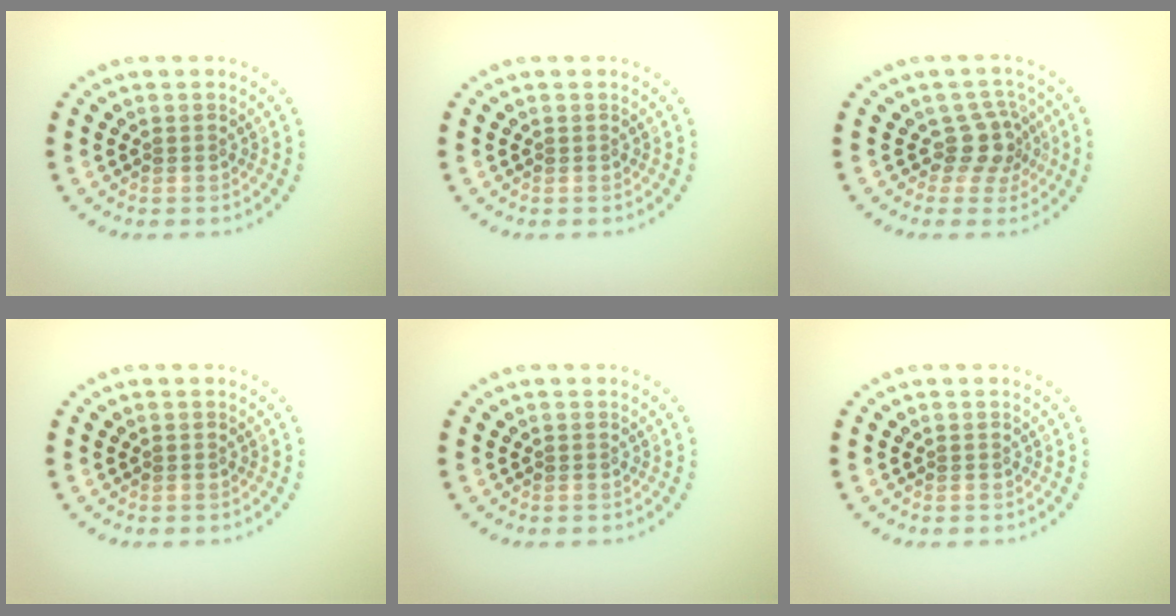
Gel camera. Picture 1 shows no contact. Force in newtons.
{"total": 0.0}
{"total": 2.9, "press": 2.2, "slide": 1.8}
{"total": 0.0}
{"total": 0.0}
{"total": 0.0}